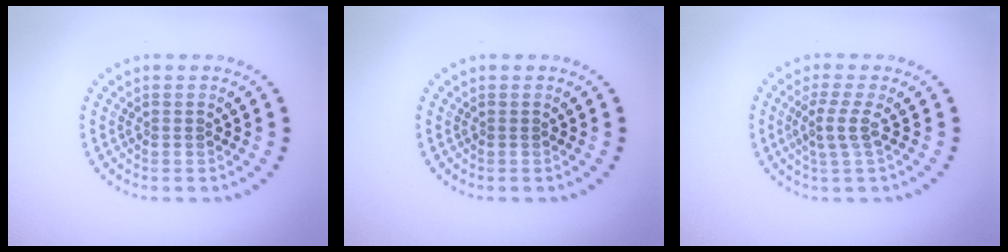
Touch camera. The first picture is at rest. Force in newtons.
{"total": 0.0}
{"total": 2.1, "press": 1.5, "slide": 1.4}